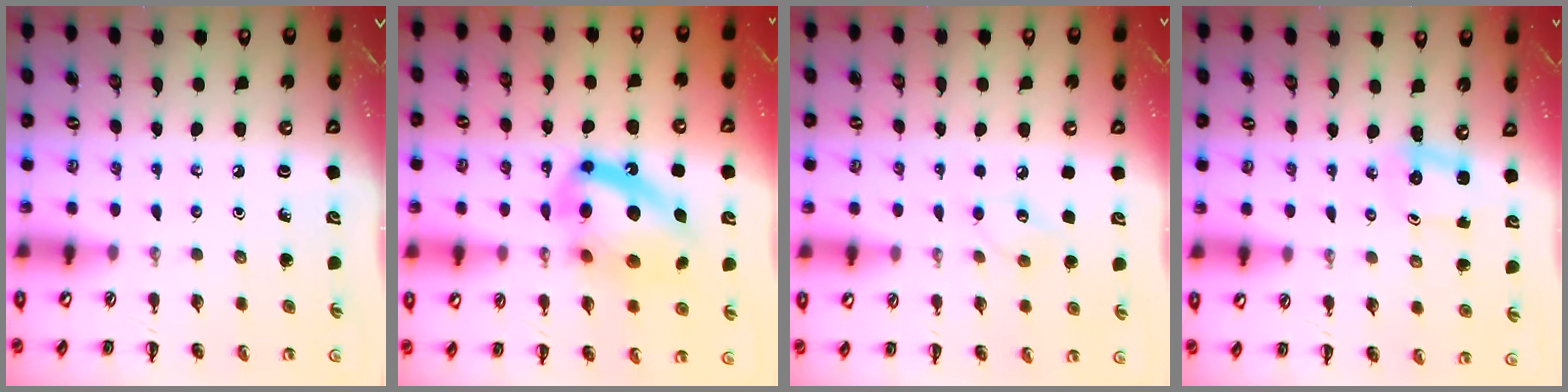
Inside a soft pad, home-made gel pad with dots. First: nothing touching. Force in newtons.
{"total": 16.5, "press": 16.1, "slide": 3.5}
{"total": 7.3, "press": 7.1, "slide": 1.3}
{"total": 2.4, "press": 2.4, "slide": 0.6}